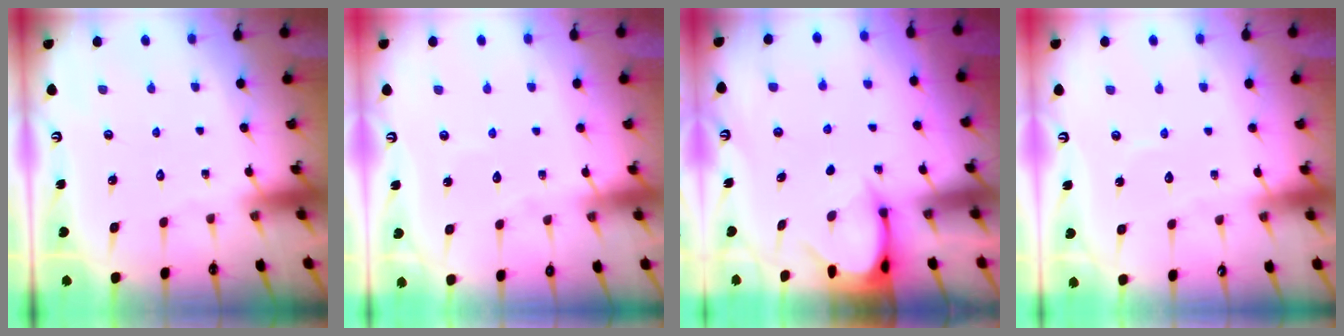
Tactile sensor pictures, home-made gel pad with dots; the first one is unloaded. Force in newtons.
{"total": 4.8, "press": 4.8, "slide": 0.5}
{"total": 3.8, "press": 3.8, "slide": 0.3}
{"total": 3.9, "press": 3.9, "slide": 0.3}